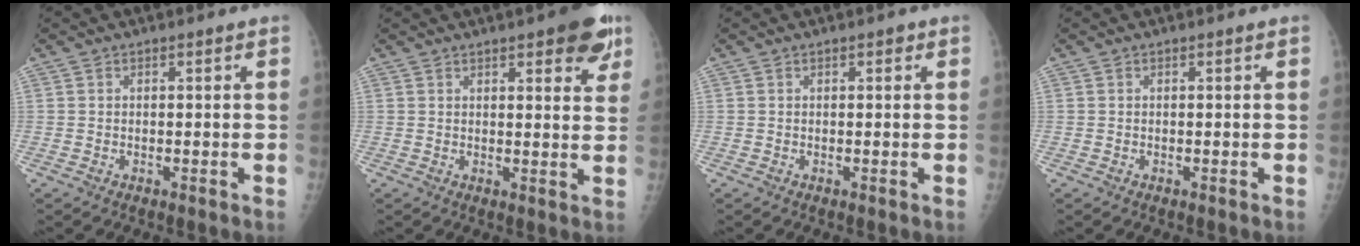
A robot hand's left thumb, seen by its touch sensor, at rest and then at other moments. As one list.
[{"total": 8.6, "force": [4.9, 2.7, 6.5], "torque": [-0.056, -0.018, 0.056]}, {"total": 0.8, "force": [0.4, 0.4, 0.5], "torque": [-0.001, 0.001, 0.002]}, {"total": 0.0}]